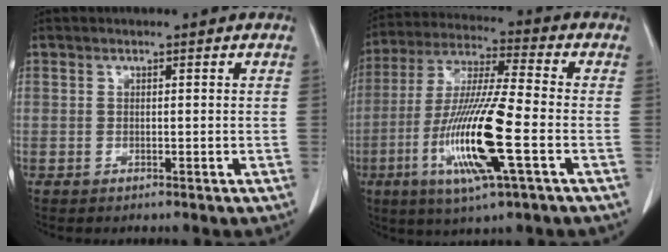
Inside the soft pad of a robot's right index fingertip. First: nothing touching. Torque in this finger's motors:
{"motor_torque": [2.14, 0.00, 0.53, 0.21]}